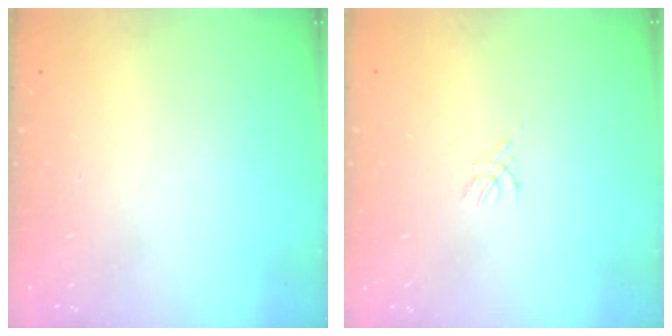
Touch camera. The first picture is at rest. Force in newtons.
{"total": 1.4, "press": 1.4, "slide": 0.3}